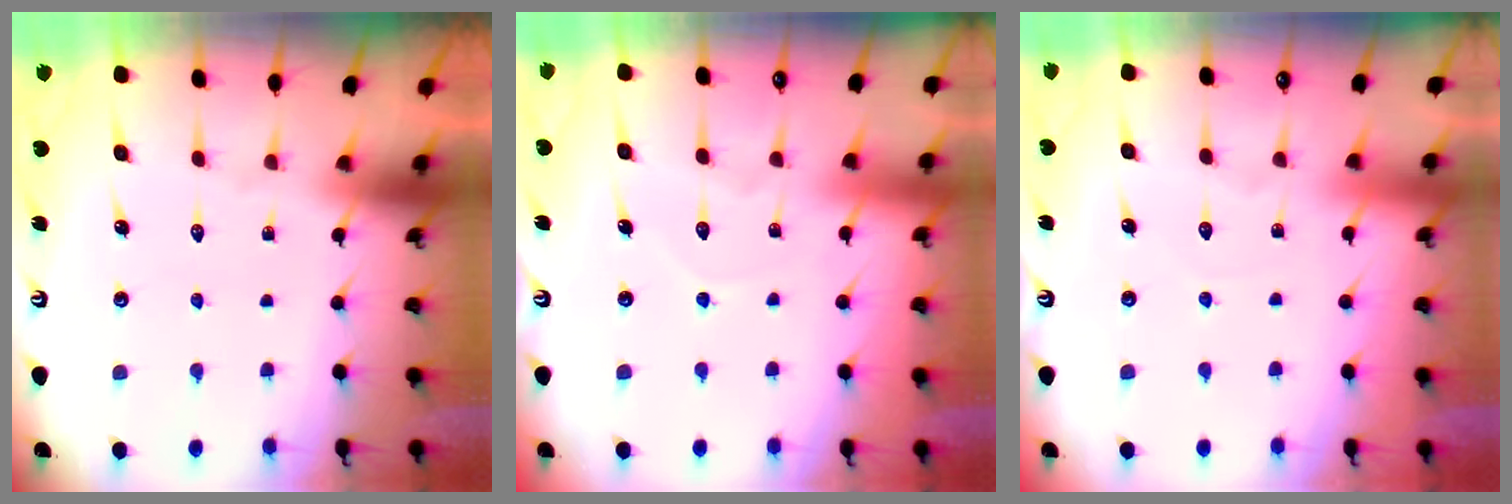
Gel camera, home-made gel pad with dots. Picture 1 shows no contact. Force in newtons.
{"total": 5.5, "press": 5.5, "slide": 0.5}
{"total": 2.8, "press": 2.8, "slide": 0.4}